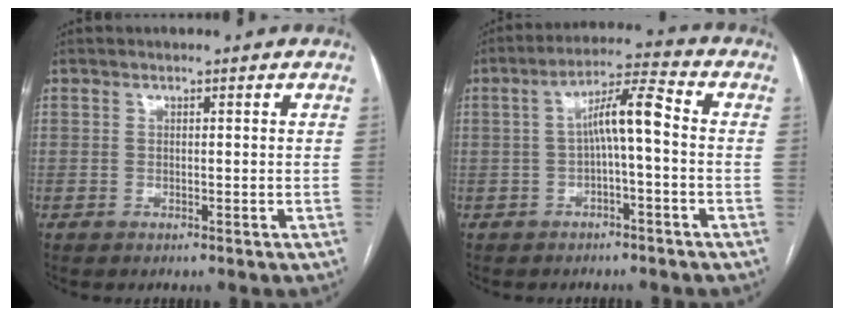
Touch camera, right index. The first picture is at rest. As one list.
[{"total": 7.1, "force": [-0.4, 0.8, 7.0], "torque": [-0.121, 0.030, -0.007]}]